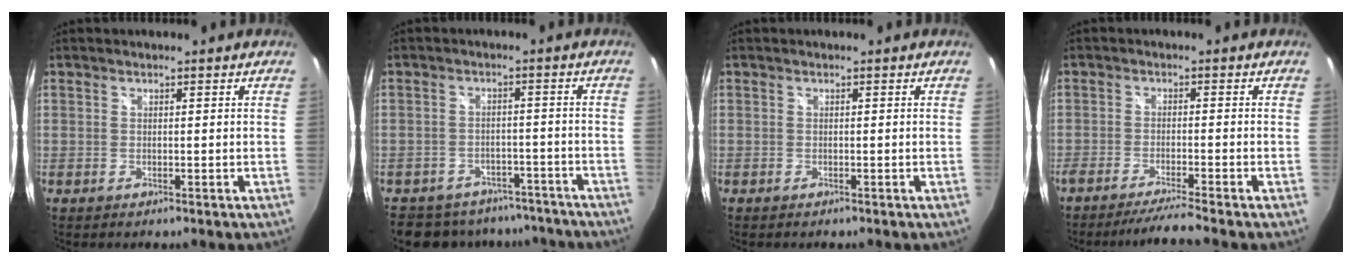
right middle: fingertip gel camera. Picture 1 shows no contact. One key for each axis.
{"total": 15.7, "fx": -13.1, "fy": 7.5, "fz": 4.3, "tx": -0.104, "ty": 0.021, "tz": -0.165}
{"total": 0.6, "fx": -0.5, "fy": 0.1, "fz": 0.3, "tx": -0.005, "ty": 0.000, "tz": -0.008}
{"total": 6.0, "fx": -5.3, "fy": -1.5, "fz": 2.3, "tx": -0.056, "ty": -0.009, "tz": -0.088}